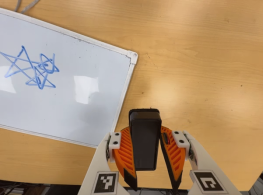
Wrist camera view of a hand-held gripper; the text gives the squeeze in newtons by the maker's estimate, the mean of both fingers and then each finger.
{"total": 9.8, "left": 8.3, "right": 11.4}